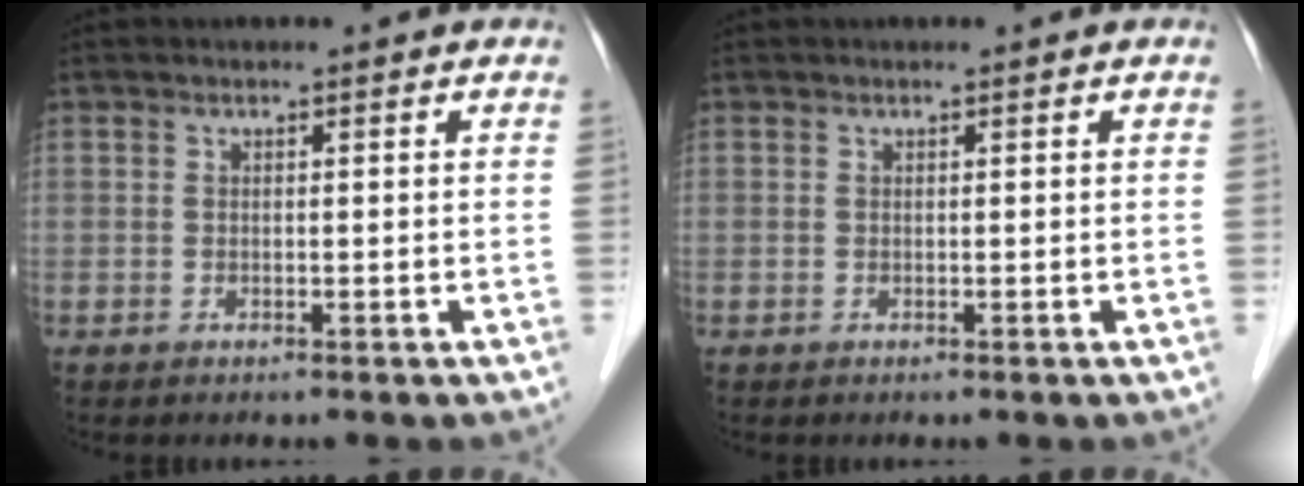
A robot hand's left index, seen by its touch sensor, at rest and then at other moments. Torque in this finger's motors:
{"motor_torque": [0.48, -0.22, 0.00, 0.03]}